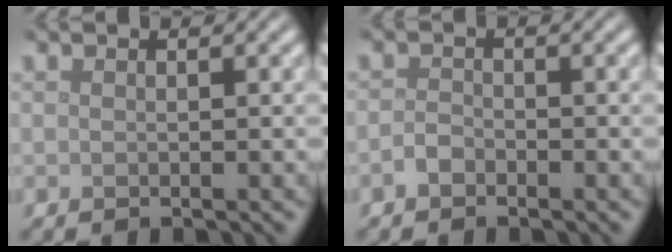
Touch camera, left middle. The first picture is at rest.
{"total": 1.1, "force": [-0.7, 0.6, 0.5], "torque": [-0.010, 0.002, -0.017]}